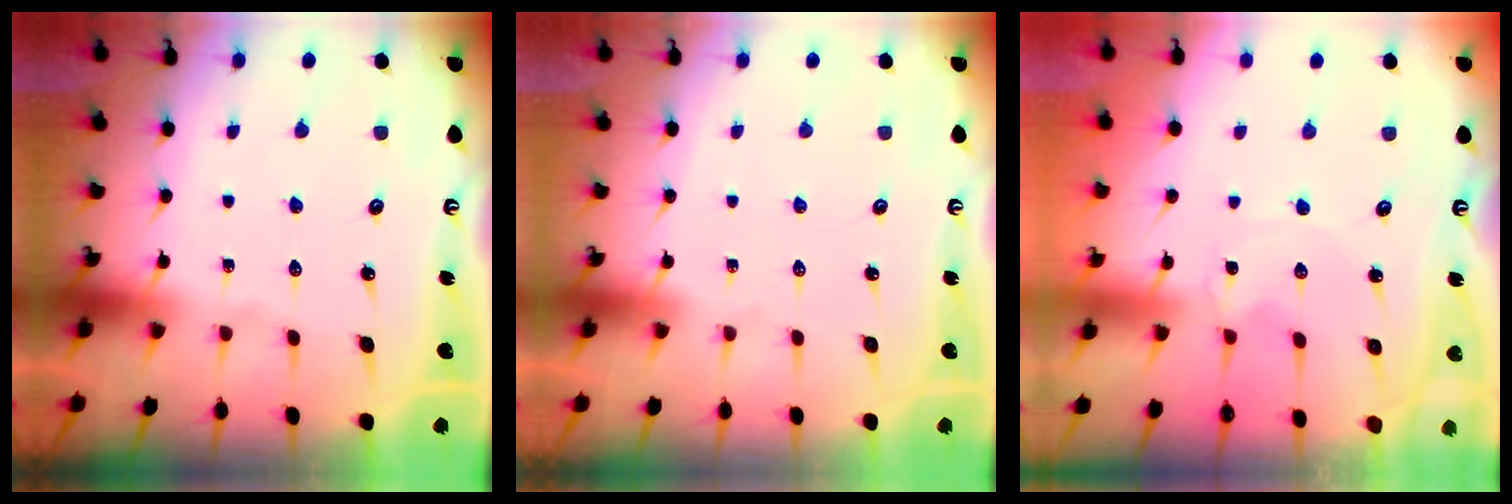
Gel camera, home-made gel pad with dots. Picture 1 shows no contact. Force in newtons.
{"total": 0.0}
{"total": 0.0}